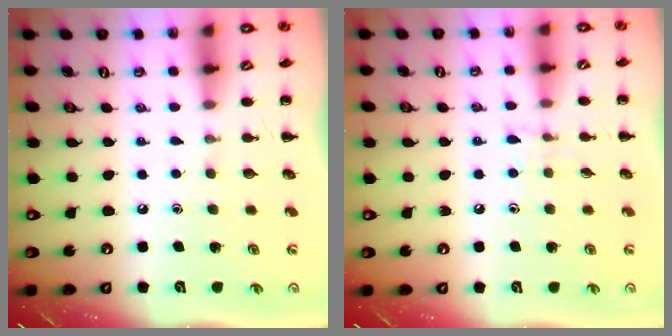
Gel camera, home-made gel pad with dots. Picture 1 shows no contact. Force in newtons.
{"total": 4.6, "press": 4.3, "slide": 1.4}